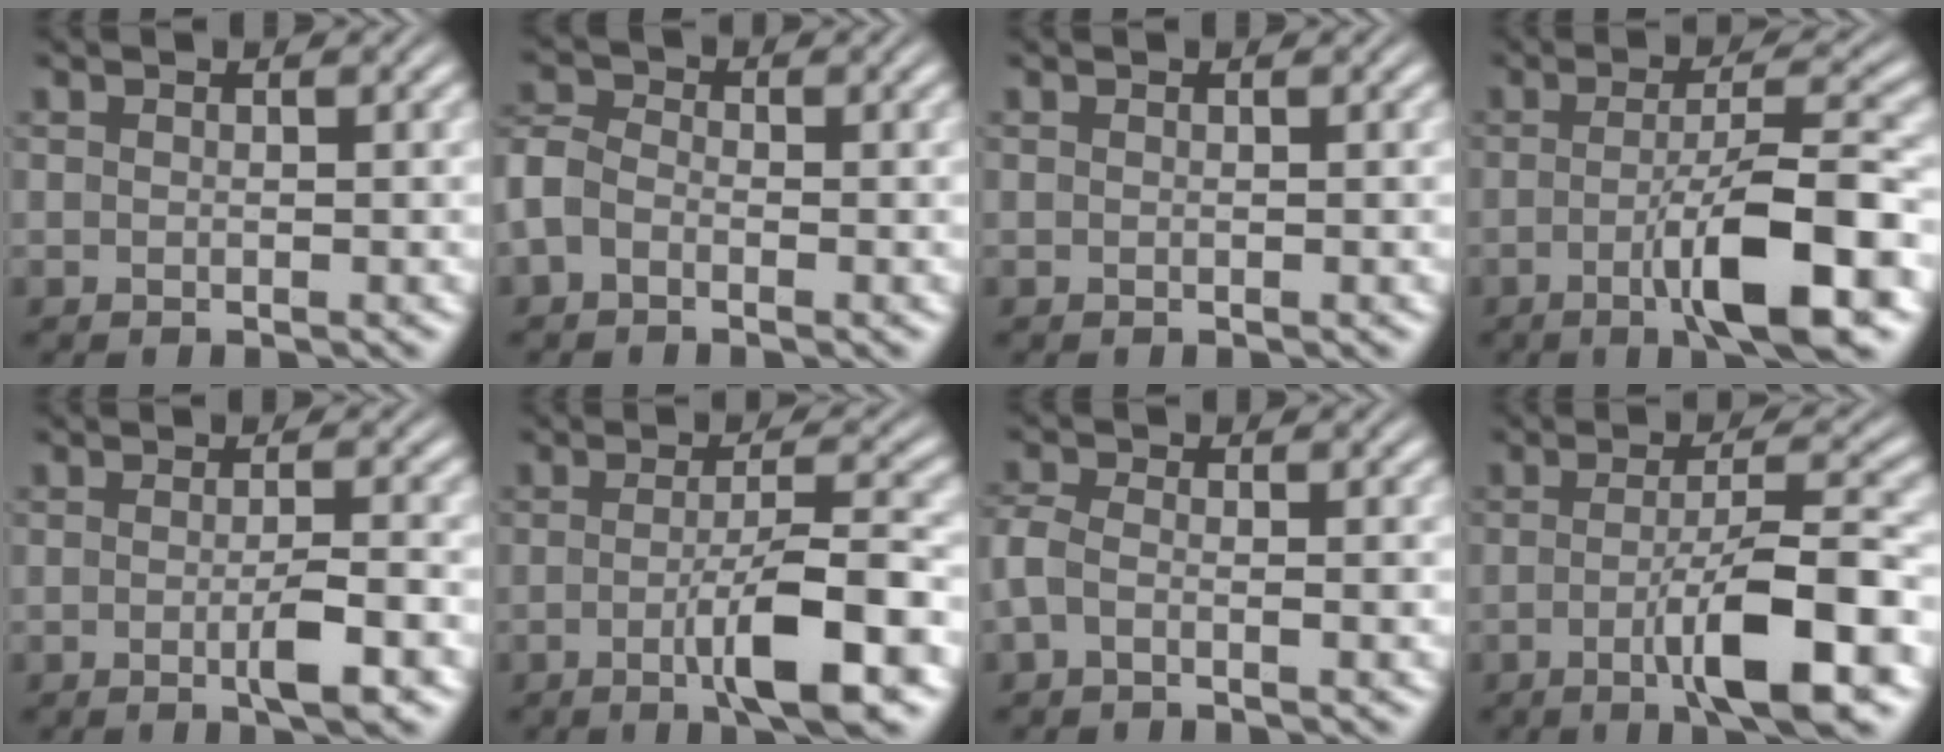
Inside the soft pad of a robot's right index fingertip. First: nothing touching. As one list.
[{"total": 3.2, "force": [-0.9, 2.7, 1.6], "torque": [-0.051, -0.013, -0.017]}, {"total": 0.0}, {"total": 7.5, "force": [-3.0, 1.3, 6.7], "torque": [-0.099, -0.001, -0.045]}, {"total": 2.4, "force": [-1.0, 0.3, 2.1], "torque": [-0.026, 0.002, -0.023]}, {"total": 5.9, "force": [-2.3, 0.8, 5.4], "torque": [-0.078, -0.002, -0.036]}, {"total": 2.8, "force": [-0.8, 1.9, 1.9], "torque": [-0.058, -0.009, -0.015]}, {"total": 6.8, "force": [-2.7, 1.1, 6.2], "torque": [-0.091, -0.003, -0.040]}]